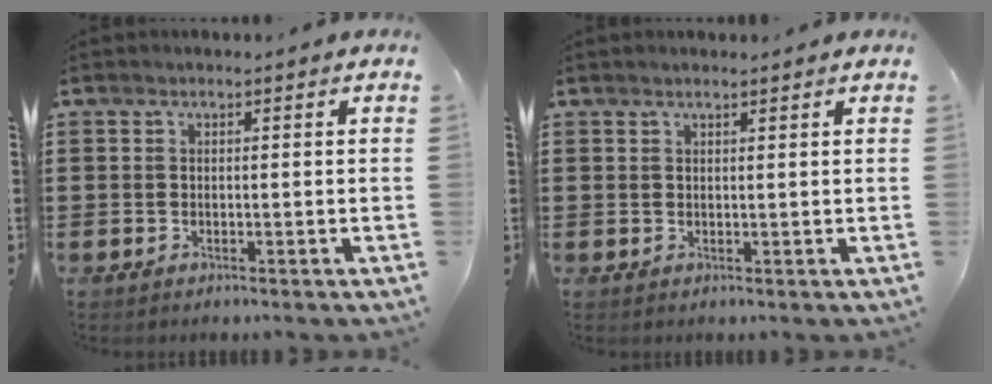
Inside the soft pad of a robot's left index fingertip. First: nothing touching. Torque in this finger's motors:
{"motor_torque": [2.14, 0.00, 0.31, 0.07]}